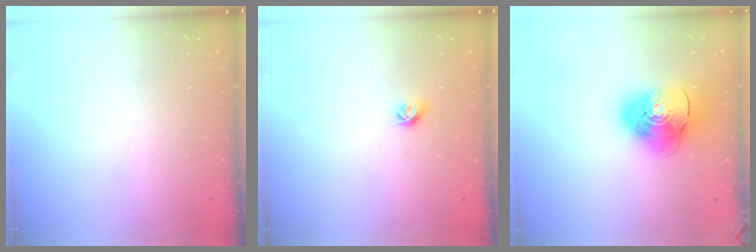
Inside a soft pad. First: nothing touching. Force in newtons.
{"total": 5.4, "press": 5.3, "slide": 0.9}
{"total": 14.4, "press": 14.2, "slide": 2.1}